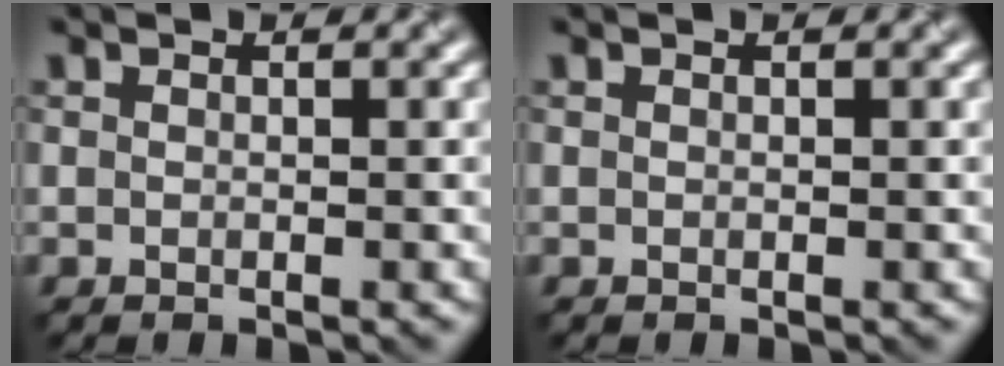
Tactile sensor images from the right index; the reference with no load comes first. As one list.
[{"total": 0.0}]